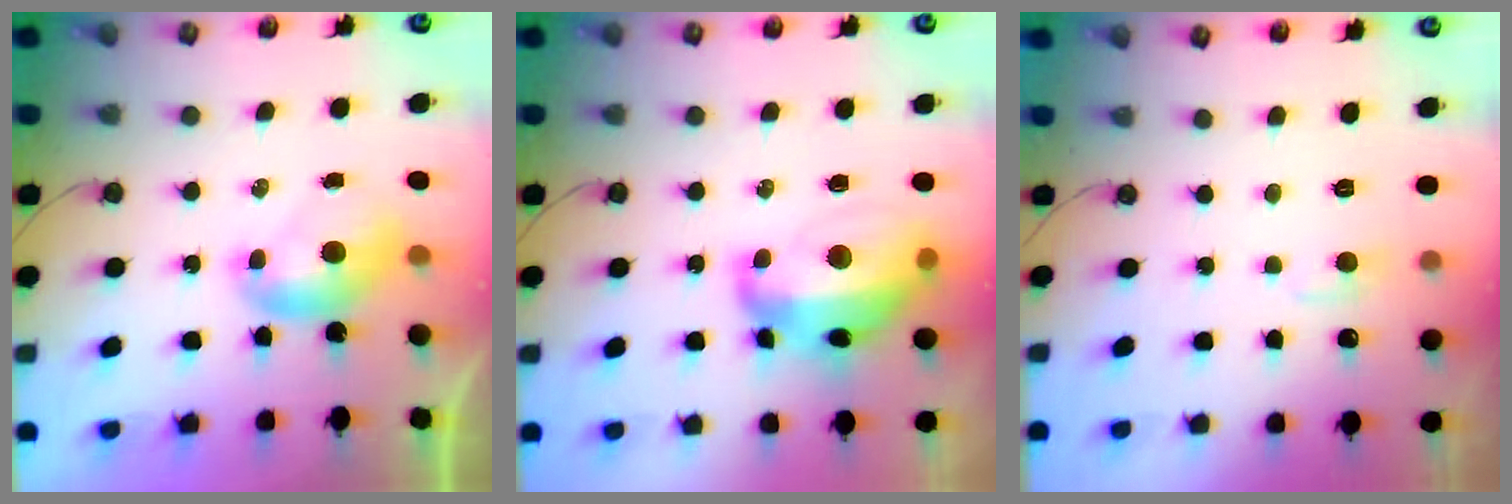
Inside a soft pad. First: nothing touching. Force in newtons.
{"total": 11.2, "press": 11.0, "slide": 1.8}
{"total": 1.2, "press": 0.9, "slide": 0.8}